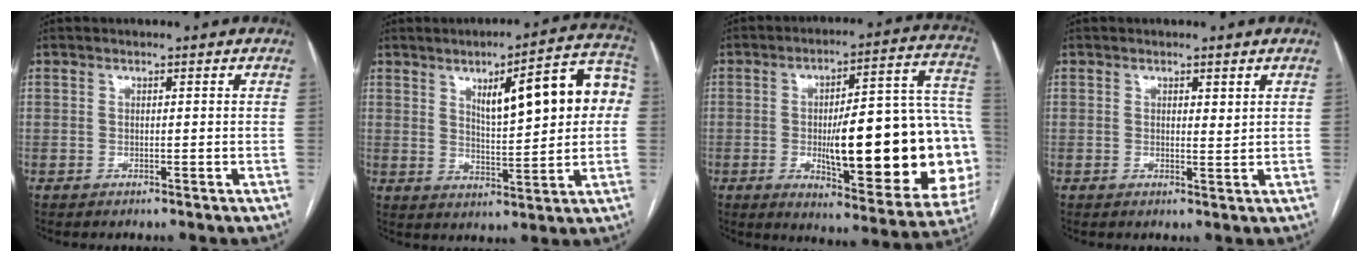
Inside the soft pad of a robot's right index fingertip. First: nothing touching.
{"total": 15.0, "force": [3.4, 3.3, 14.2], "torque": [-0.190, 0.029, 0.050]}
{"total": 27.9, "force": [-3.6, 6.1, 27.0], "torque": [-0.288, 0.019, -0.038]}
{"total": 1.3, "force": [0.7, 0.5, 1.0], "torque": [-0.015, -0.006, 0.011]}